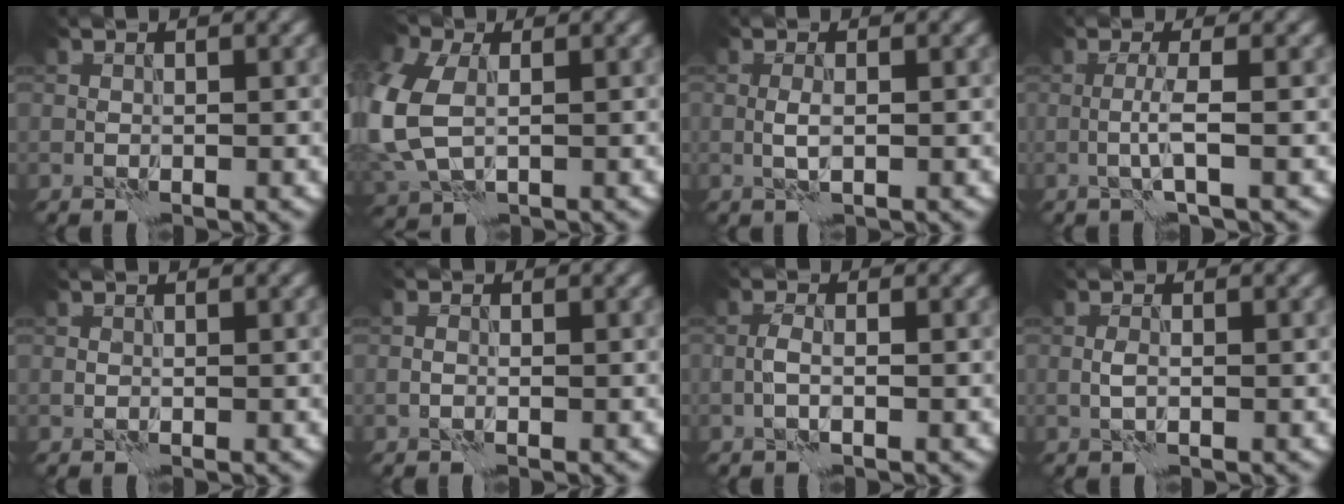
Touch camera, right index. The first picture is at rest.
{"total": 10.9, "force": [-0.1, 7.7, 7.8], "torque": [-0.223, -0.013, 0.013]}
{"total": 1.4, "force": [0.1, 0.4, 1.3], "torque": [-0.031, 0.000, 0.002]}
{"total": 2.3, "force": [-0.1, 0.2, 2.3], "torque": [-0.049, -0.002, -0.007]}
{"total": 0.0}
{"total": 0.5, "force": [-0.3, 0.3, 0.3], "torque": [-0.009, 0.005, -0.008]}
{"total": 1.4, "force": [-0.3, 0.5, 1.3], "torque": [-0.031, 0.004, -0.010]}
{"total": 0.7, "force": [-0.2, 0.0, 0.7], "torque": [-0.017, 0.002, -0.005]}